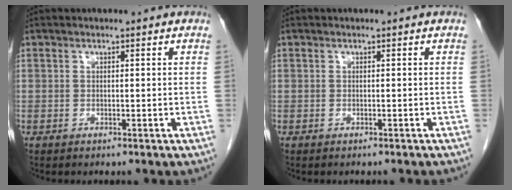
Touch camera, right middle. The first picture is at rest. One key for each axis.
{"total": 1.3, "fx": -1.2, "fy": 0.1, "fz": 0.4, "tx": -0.010, "ty": -0.001, "tz": -0.016}